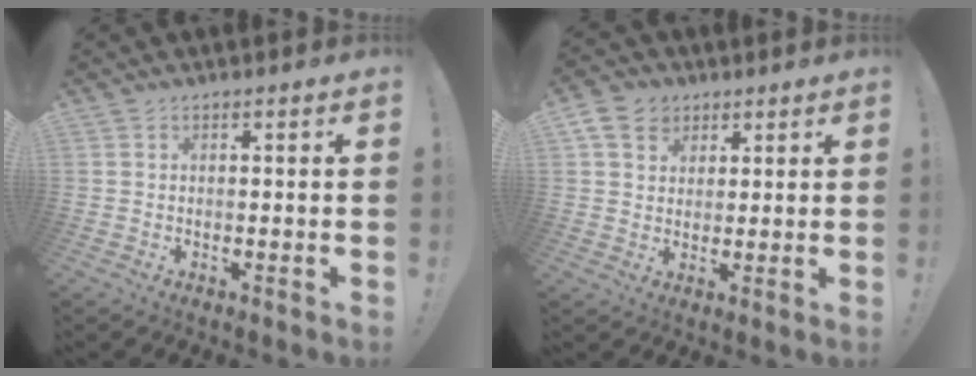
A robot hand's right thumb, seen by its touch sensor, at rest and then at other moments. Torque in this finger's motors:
{"motor_torque": [-0.09, 0.09, 0.18, -0.12, 0.15]}